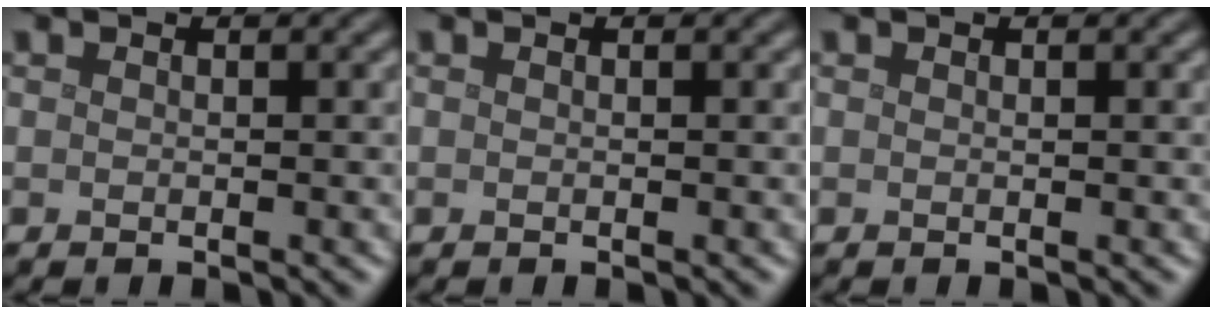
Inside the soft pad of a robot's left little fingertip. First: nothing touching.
{"total": 0.0}
{"total": 0.0}